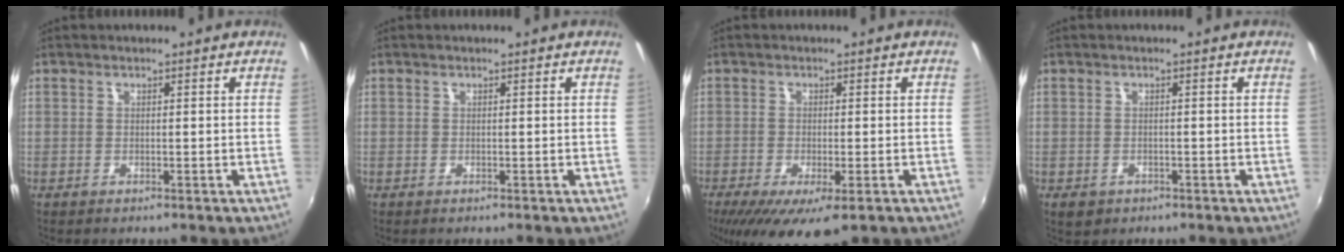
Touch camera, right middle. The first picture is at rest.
{"total": 0.0}
{"total": 10.1, "force": [-5.8, 2.8, 7.7], "torque": [-0.155, -0.040, -0.088]}
{"total": 2.9, "force": [-1.4, 2.2, 1.2], "torque": [-0.028, -0.007, -0.017]}